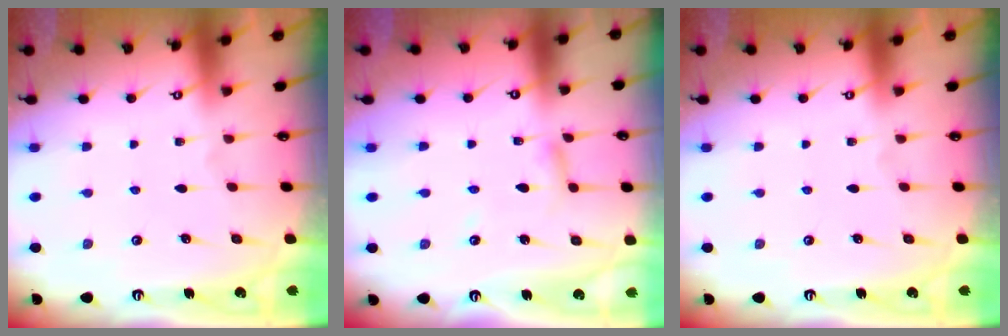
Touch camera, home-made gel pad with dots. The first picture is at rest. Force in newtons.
{"total": 2.8, "press": 2.7, "slide": 0.3}
{"total": 0.0}